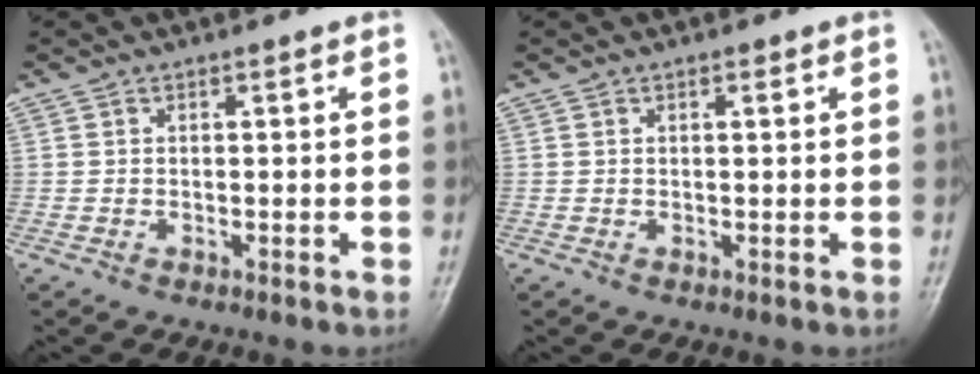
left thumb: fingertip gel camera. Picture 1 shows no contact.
{"total": 1.0, "force": [0.5, 0.4, 0.8], "torque": [-0.011, 0.000, 0.007]}